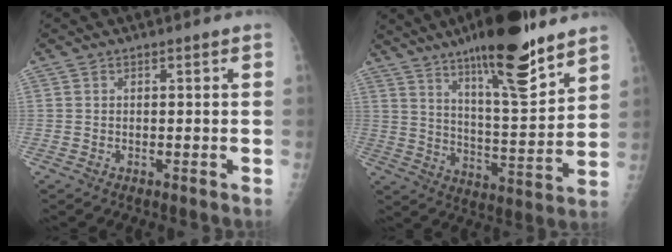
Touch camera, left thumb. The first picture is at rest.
{"total": 19.2, "force": [13.2, 3.9, 13.4], "torque": [-0.187, -0.076, 0.214]}